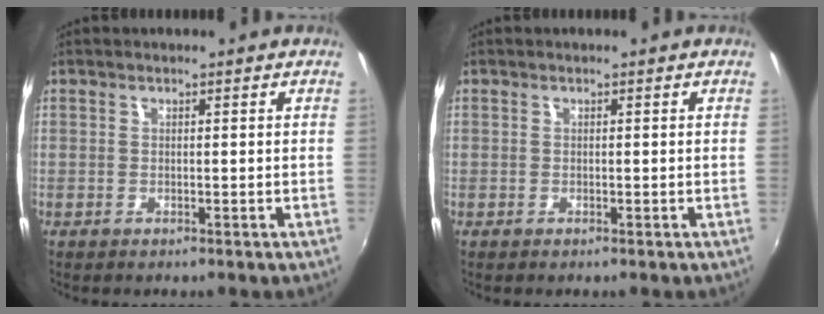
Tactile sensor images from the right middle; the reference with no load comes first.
{"total": 0.0}